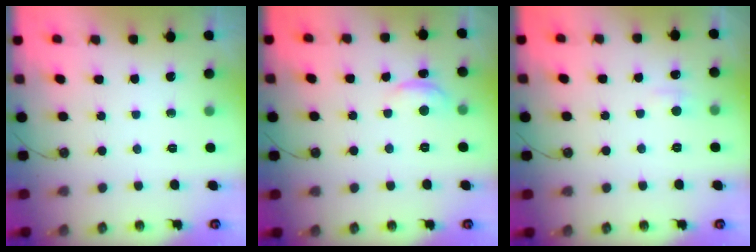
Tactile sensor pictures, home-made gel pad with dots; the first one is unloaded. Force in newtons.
{"total": 0.6, "press": 0.1, "slide": 0.6}
{"total": 2.3, "press": 2.3, "slide": 0.4}